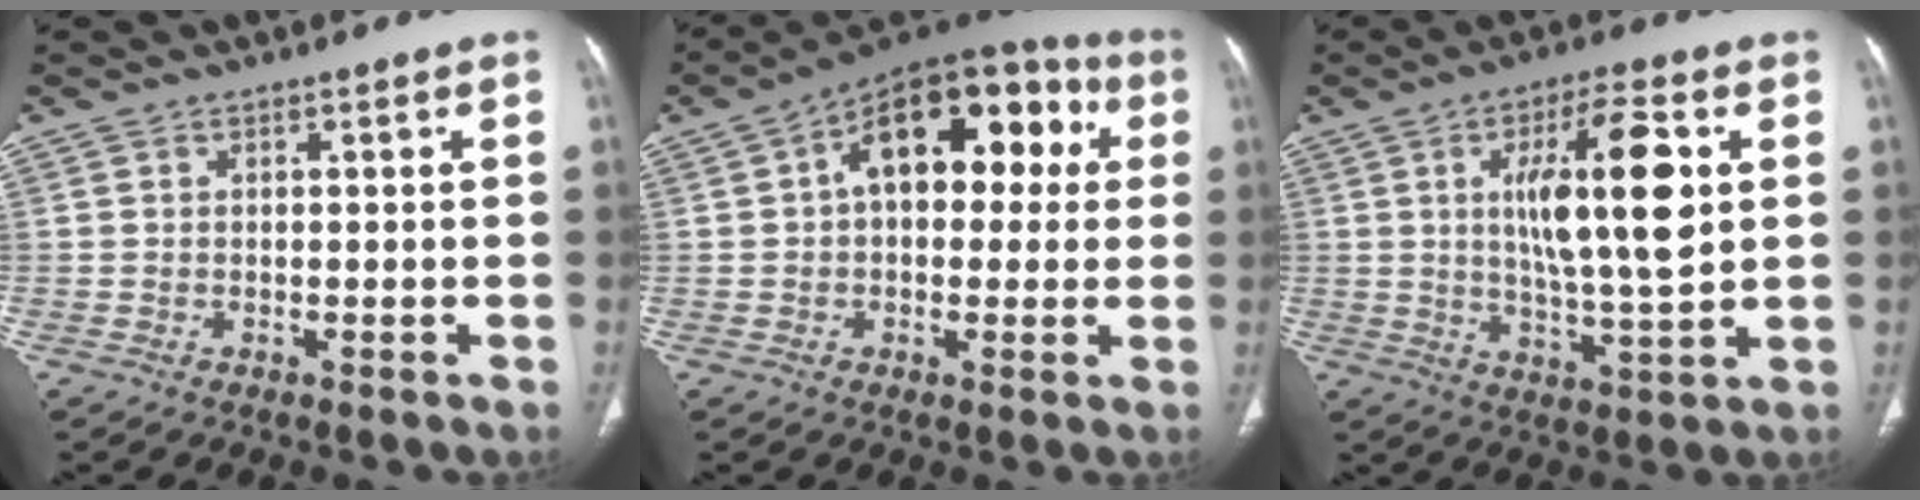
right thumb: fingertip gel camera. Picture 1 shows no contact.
{"total": 18.7, "force": [4.1, 10.6, 14.8], "torque": [-0.166, 0.041, 0.048]}
{"total": 15.3, "force": [3.0, 4.0, 14.4], "torque": [-0.237, -0.011, 0.050]}